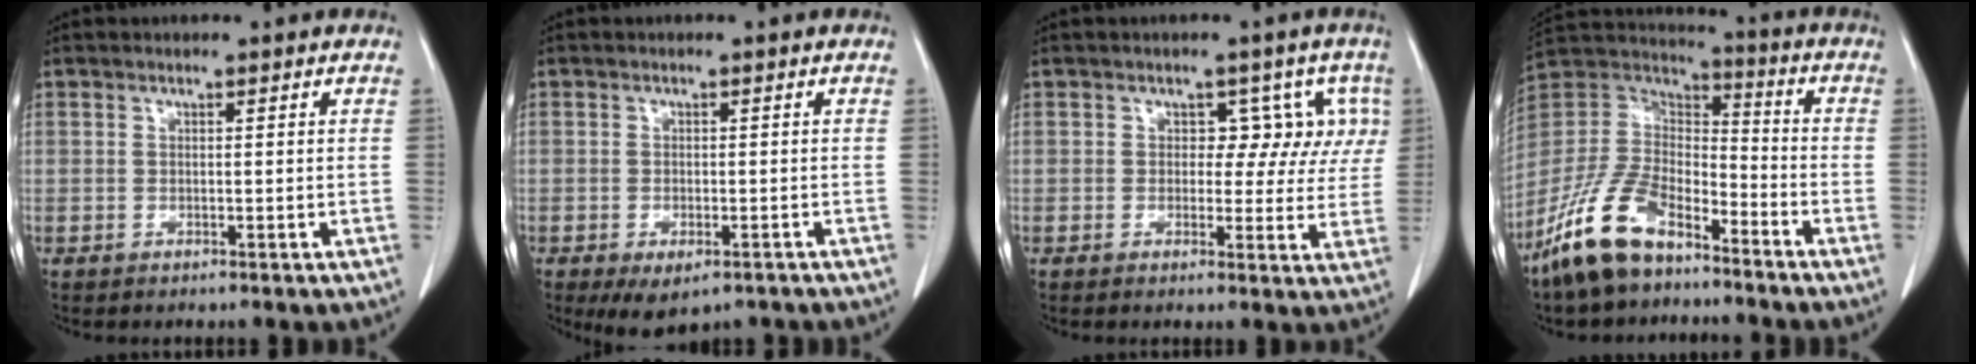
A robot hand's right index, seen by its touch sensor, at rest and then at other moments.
{"total": 5.9, "force": [-3.8, 2.7, 3.5], "torque": [-0.051, -0.007, -0.053]}
{"total": 5.9, "force": [1.8, 4.3, 3.5], "torque": [-0.013, 0.018, 0.015]}
{"total": 14.6, "force": [-10.2, 6.3, 8.2], "torque": [-0.179, 0.011, -0.203]}